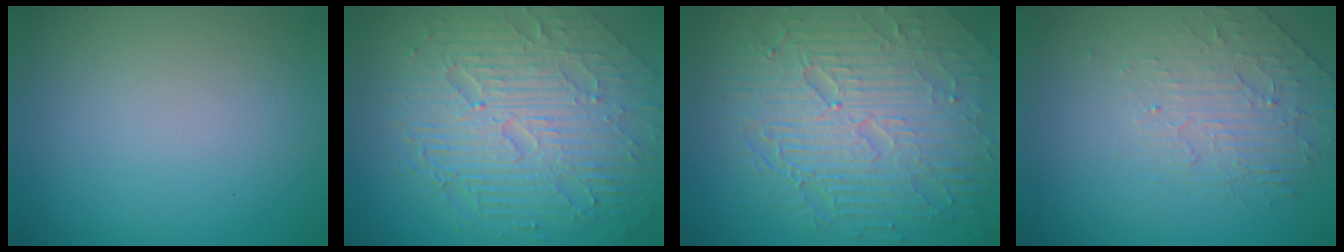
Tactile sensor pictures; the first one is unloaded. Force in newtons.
{"total": 9.5, "press": 6.2, "slide": 7.2}
{"total": 10.2, "press": 6.6, "slide": 7.7}
{"total": 2.2, "press": 1.5, "slide": 1.7}